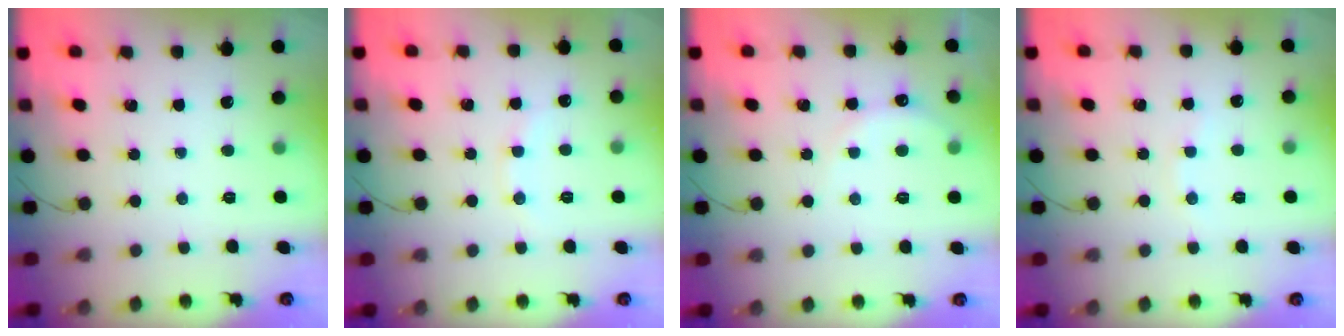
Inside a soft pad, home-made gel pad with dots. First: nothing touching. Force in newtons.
{"total": 5.6, "press": 5.4, "slide": 1.7}
{"total": 6.3, "press": 6.2, "slide": 1.3}
{"total": 2.6, "press": 2.5, "slide": 0.8}